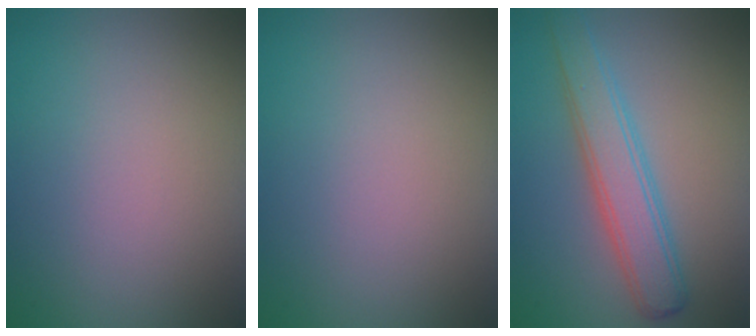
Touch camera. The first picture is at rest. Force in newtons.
{"total": 0.0}
{"total": 4.3, "press": 4.3, "slide": 0.1}